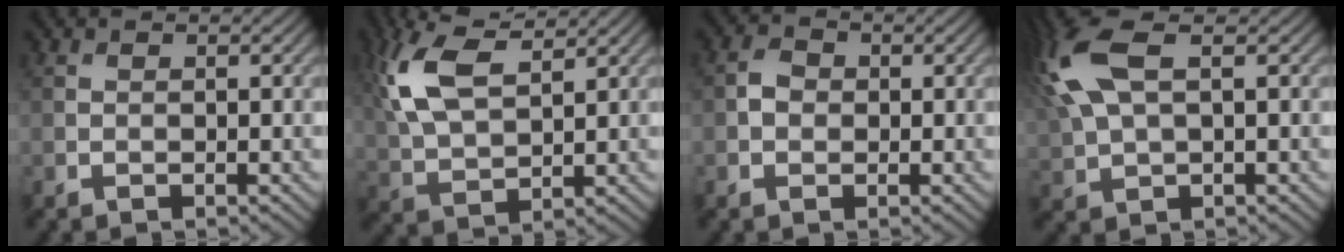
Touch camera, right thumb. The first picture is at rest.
{"total": 10.9, "force": [5.2, 4.7, 8.3], "torque": [-0.215, 0.018, 0.105]}
{"total": 2.0, "force": [-0.1, 1.7, 1.0], "torque": [-0.022, 0.001, -0.009]}
{"total": 10.8, "force": [3.7, 5.0, 8.9], "torque": [-0.249, 0.018, 0.072]}